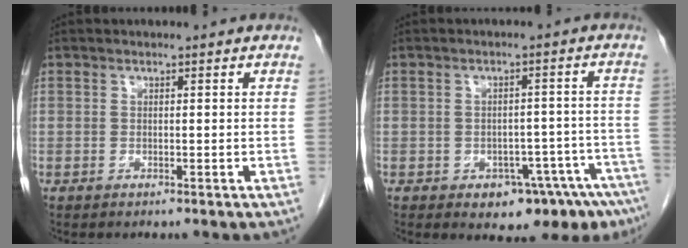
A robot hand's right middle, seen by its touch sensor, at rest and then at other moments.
{"total": 10.3, "force": [-7.3, 3.7, 6.3], "torque": [-0.038, 0.012, -0.095]}